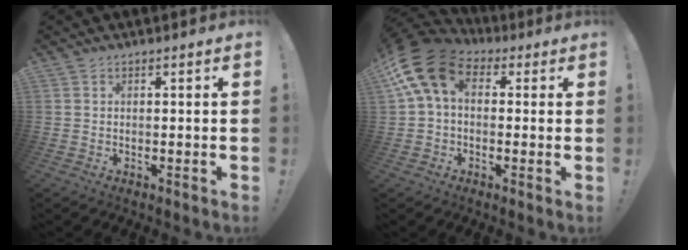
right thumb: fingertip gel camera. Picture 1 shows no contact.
{"total": 15.2, "force": [4.9, 9.5, 10.9], "torque": [-0.208, -0.003, 0.087]}